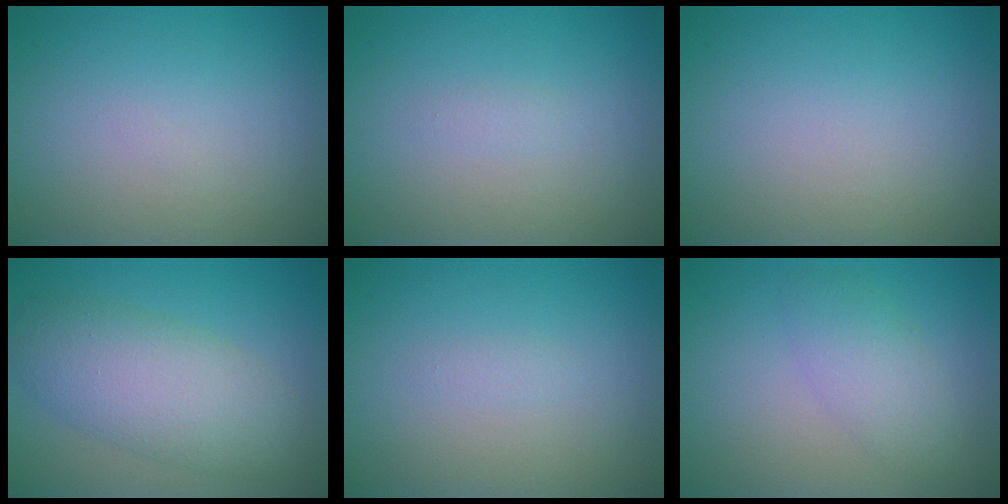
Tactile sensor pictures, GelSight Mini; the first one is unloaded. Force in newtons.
{"total": 0.6, "press": 0.6, "slide": 0.0}
{"total": 0.0}
{"total": 6.5, "press": 6.5, "slide": 0.1}
{"total": 0.6, "press": 0.6, "slide": 0.0}
{"total": 2.9, "press": 2.9, "slide": 0.2}